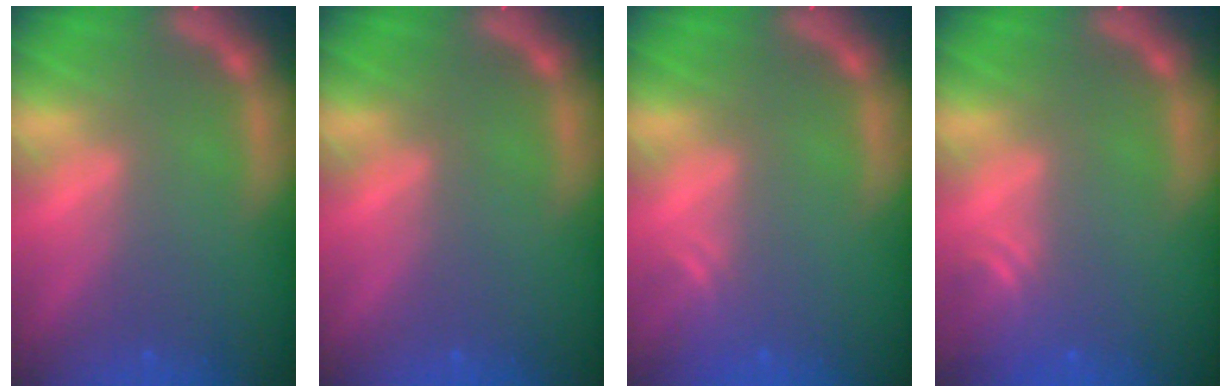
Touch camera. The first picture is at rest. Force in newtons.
{"total": 0.0}
{"total": 1.5}
{"total": 2.4}